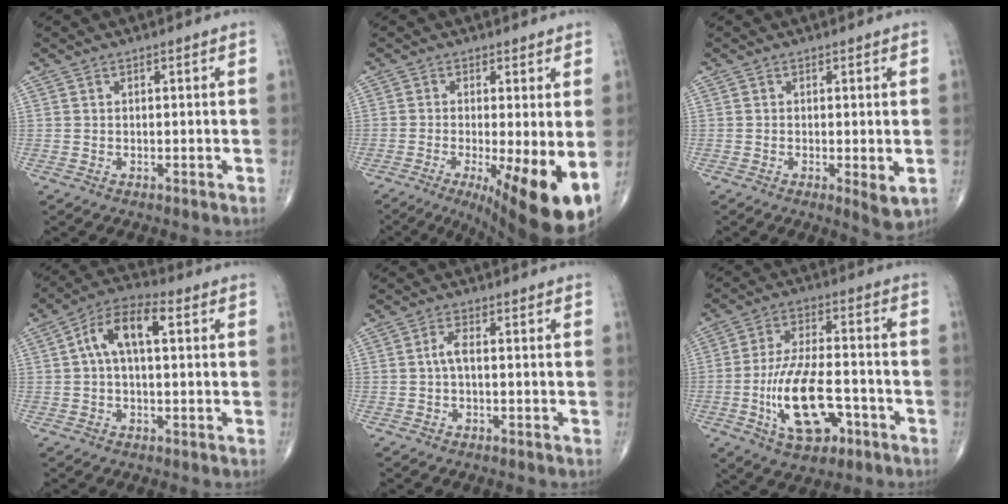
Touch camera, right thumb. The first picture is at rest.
{"total": 13.7, "force": [-3.6, 3.1, 12.8], "torque": [-0.171, -0.019, -0.042]}
{"total": 3.4, "force": [-0.5, 0.9, 3.2], "torque": [-0.052, -0.013, -0.010]}
{"total": 9.8, "force": [1.9, 4.6, 8.4], "torque": [-0.157, 0.035, 0.026]}
{"total": 2.5, "force": [-0.1, 0.8, 2.3], "torque": [-0.050, 0.008, -0.004]}
{"total": 14.7, "force": [-5.0, 6.9, 12.0], "torque": [-0.213, 0.025, -0.082]}